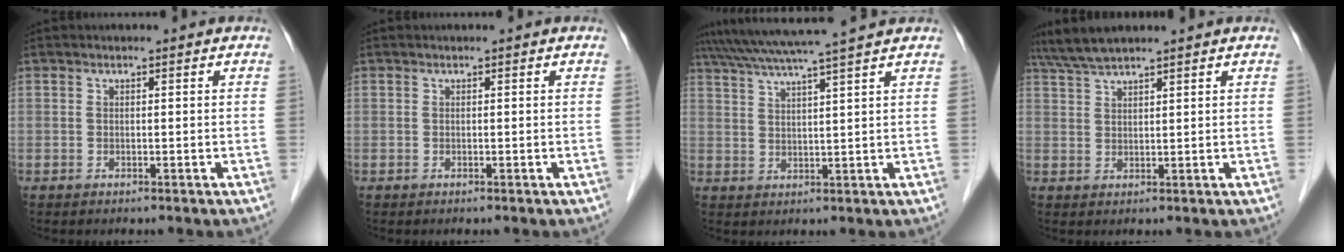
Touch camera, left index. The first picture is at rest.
{"total": 0.0}
{"total": 10.0, "force": [8.6, -1.9, 4.8], "torque": [-0.088, 0.017, 0.129]}
{"total": 5.4, "force": [4.7, -0.3, 2.5], "torque": [-0.057, 0.027, 0.096]}